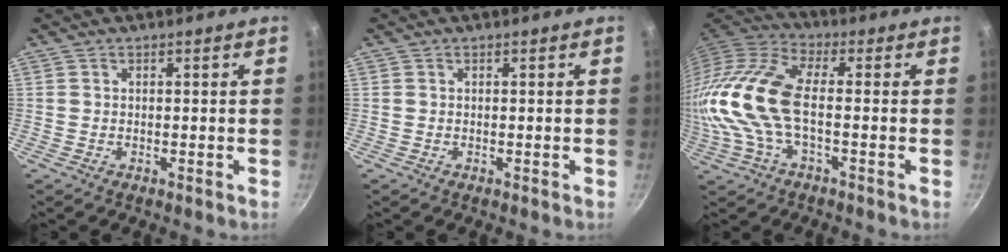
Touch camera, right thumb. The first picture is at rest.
{"total": 0.0}
{"total": 16.5, "force": [-1.5, 7.3, 14.7], "torque": [-0.321, 0.019, -0.046]}